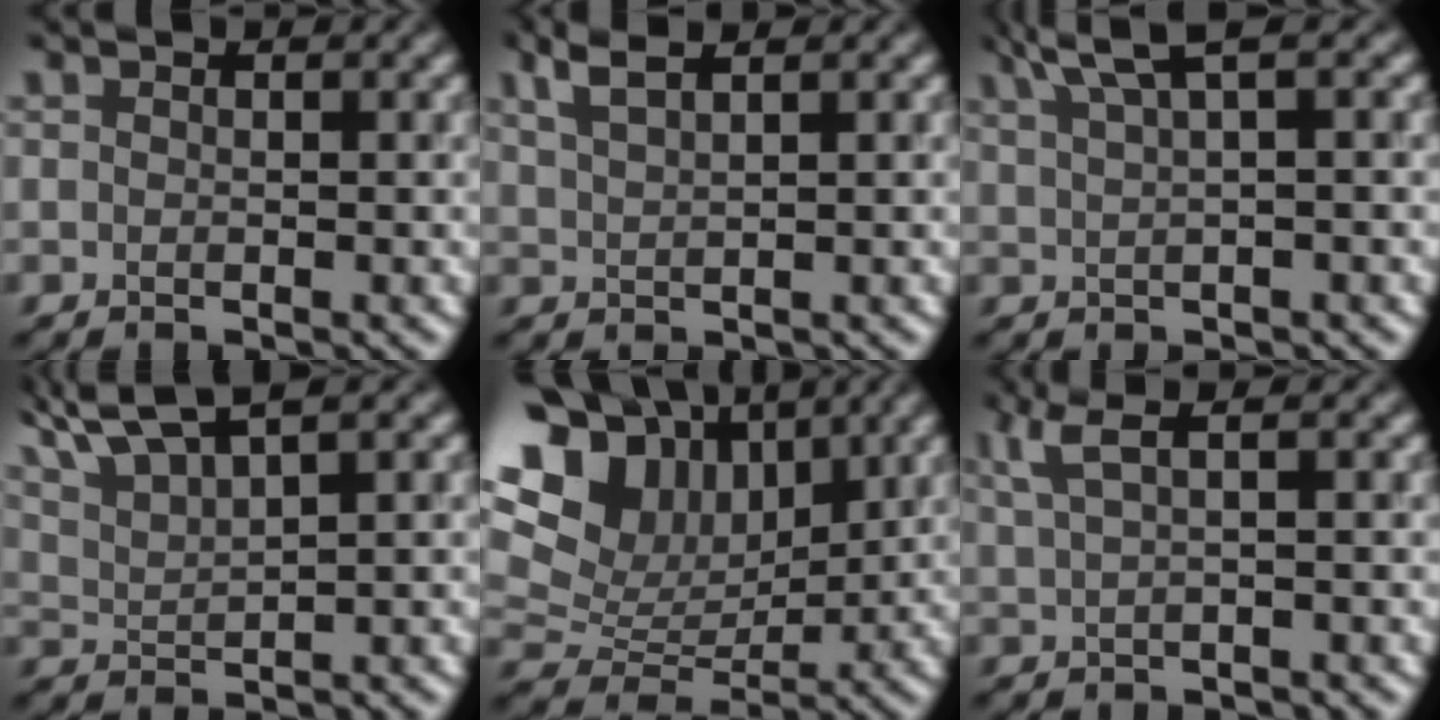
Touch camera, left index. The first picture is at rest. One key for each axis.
{"total": 2.3, "fx": 1.8, "fy": 0.3, "fz": 1.3, "tx": -0.021, "ty": 0.013, "tz": 0.037}
{"total": 3.7, "fx": 2.5, "fy": 0.5, "fz": 2.7, "tx": -0.036, "ty": 0.016, "tz": 0.046}
{"total": 5.4, "fx": 4.6, "fy": 0.7, "fz": 2.8, "tx": -0.064, "ty": 0.022, "tz": 0.085}
{"total": 15.9, "fx": 6.9, "fy": 12.0, "fz": 7.9, "tx": -0.197, "ty": 0.037, "tz": 0.118}
{"total": 2.6, "fx": 1.4, "fy": 0.5, "fz": 2.1, "tx": -0.034, "ty": 0.006, "tz": 0.025}